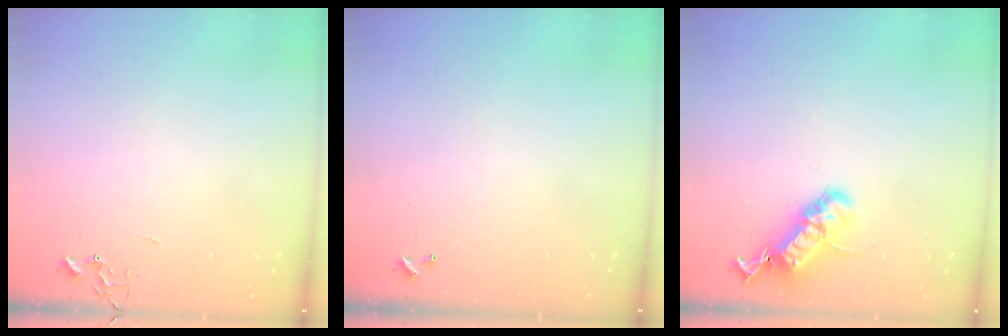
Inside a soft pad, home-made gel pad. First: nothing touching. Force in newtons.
{"total": 0.0}
{"total": 18.4, "press": 18.4, "slide": 0.6}